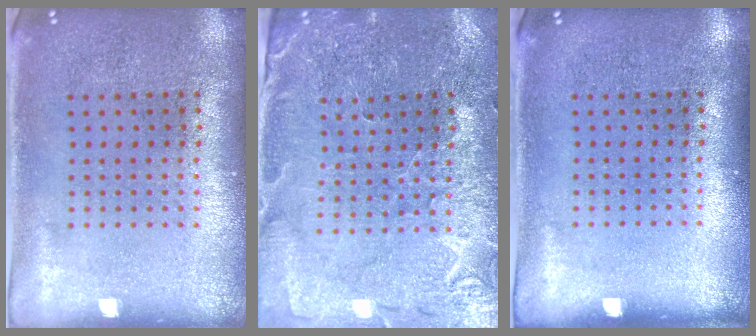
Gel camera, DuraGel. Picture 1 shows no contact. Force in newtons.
{"total": 1.3, "press": 1.2, "slide": 0.2}
{"total": 0.0}